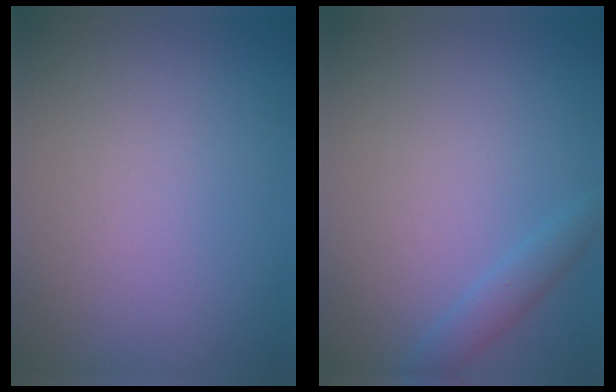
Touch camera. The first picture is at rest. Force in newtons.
{"total": 1.5, "press": 1.5, "slide": 0.1}